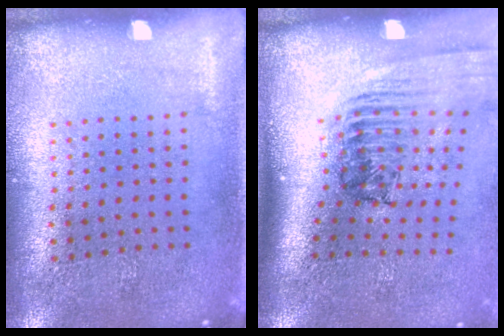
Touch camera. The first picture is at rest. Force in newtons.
{"total": 2.6, "press": 1.7, "slide": 1.9}